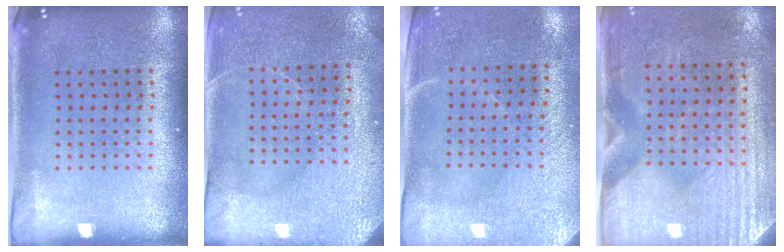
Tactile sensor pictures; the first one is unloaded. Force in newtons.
{"total": 3.0, "press": 2.9, "slide": 0.6}
{"total": 2.9, "press": 2.5, "slide": 1.5}
{"total": 3.0, "press": 2.6, "slide": 1.5}